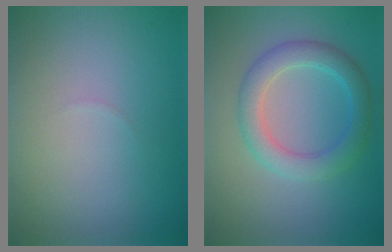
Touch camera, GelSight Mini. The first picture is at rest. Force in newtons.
{"total": 3.8, "press": 3.8, "slide": 0.1}